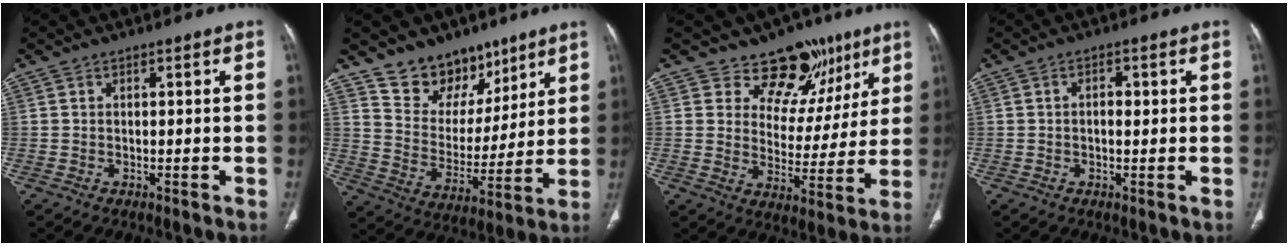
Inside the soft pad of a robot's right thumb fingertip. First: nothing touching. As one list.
[{"total": 13.8, "force": [10.2, 8.5, 3.7], "torque": [-0.007, -0.070, 0.186]}, {"total": 12.4, "force": [8.6, 8.0, 3.7], "torque": [0.001, -0.047, 0.121]}, {"total": 2.0, "force": [0.2, 1.1, 1.7], "torque": [-0.028, 0.006, 0.002]}]